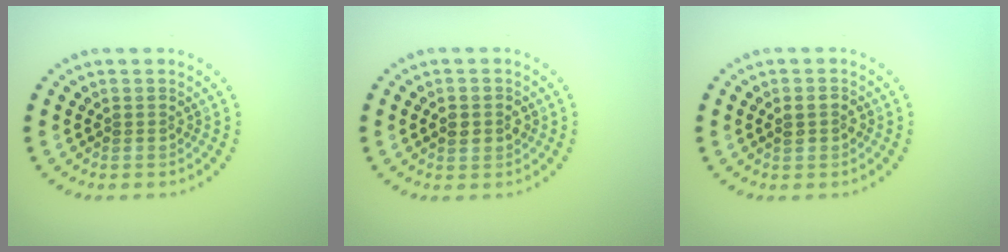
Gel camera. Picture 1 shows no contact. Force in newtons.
{"total": 1.8, "press": 1.8, "slide": 0.1}
{"total": 1.4, "press": 1.4, "slide": 0.1}